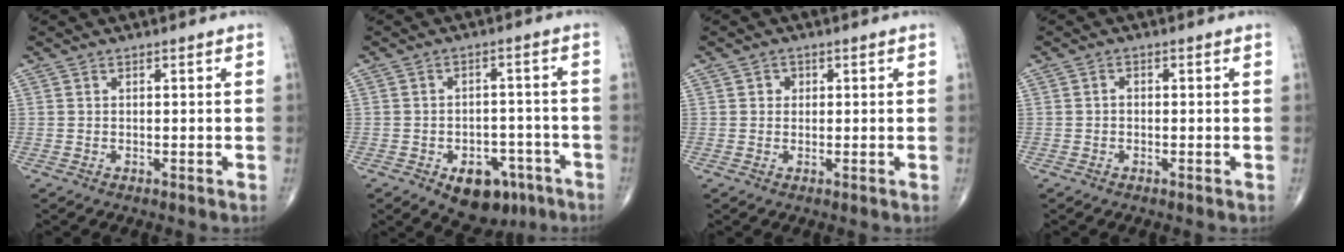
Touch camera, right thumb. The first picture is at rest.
{"total": 10.4, "force": [-5.6, 6.5, 5.9], "torque": [-0.045, 0.034, -0.070]}
{"total": 1.5, "force": [0.3, 1.4, 0.5], "torque": [0.002, 0.002, 0.001]}
{"total": 1.0, "force": [-0.2, 0.7, 0.6], "torque": [-0.001, 0.003, -0.009]}